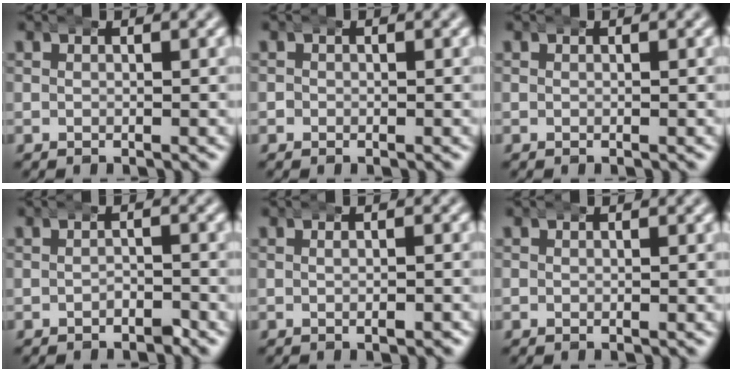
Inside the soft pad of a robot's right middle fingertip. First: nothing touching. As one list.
[{"total": 1.1, "force": [0.2, 1.1, -0.2], "torque": [-0.002, 0.003, -0.004]}, {"total": 0.0}, {"total": 0.8, "force": [-0.6, 0.5, 0.0], "torque": [0.003, 0.000, -0.017]}, {"total": 0.7, "force": [-0.1, 0.2, 0.7], "torque": [-0.002, 0.008, -0.011]}, {"total": 0.5, "force": [0.1, 0.5, -0.2], "torque": [0.001, 0.001, -0.003]}]